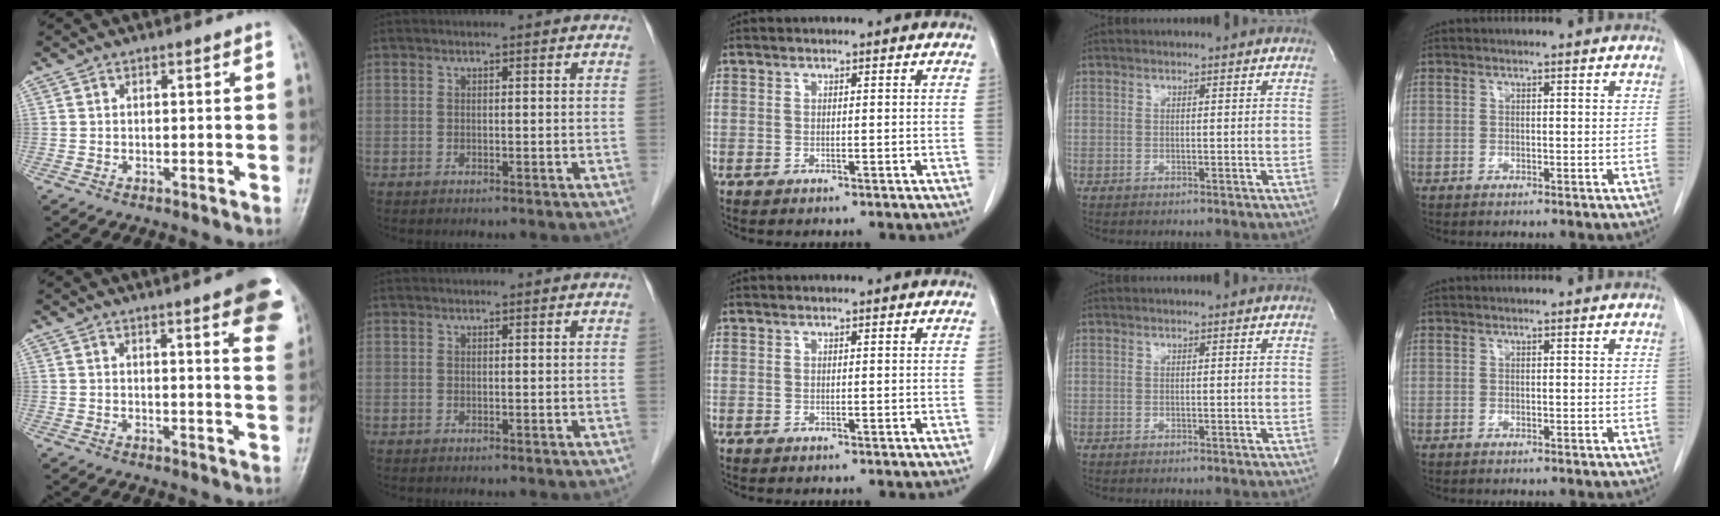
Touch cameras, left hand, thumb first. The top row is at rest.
{"thumb": {"total": 14.2, "force": [8.2, 2.6, 11.3], "torque": [-0.119, -0.027, 0.083]}, "index": {"total": 0.5, "force": [0.5, 0.1, 0.1], "torque": [-0.001, 0.011, 0.010]}}